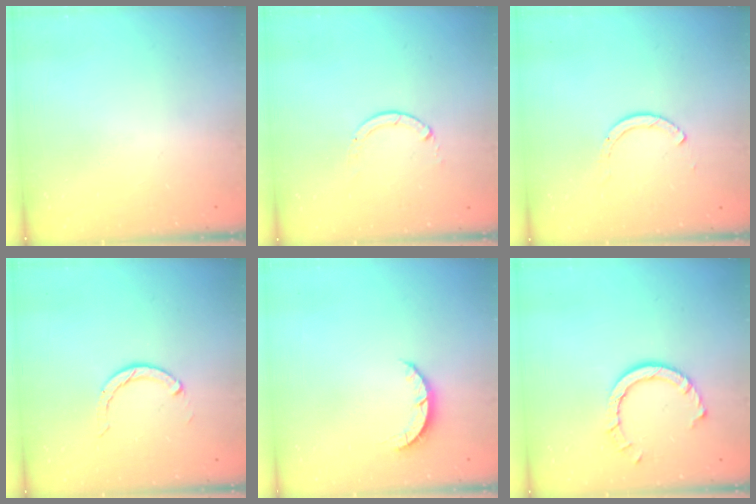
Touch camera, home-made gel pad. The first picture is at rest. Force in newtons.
{"total": 0.0}
{"total": 2.0, "press": 1.9, "slide": 0.3}
{"total": 2.2, "press": 2.2, "slide": 0.3}
{"total": 2.7, "press": 2.7, "slide": 0.4}
{"total": 7.9, "press": 7.9, "slide": 0.5}